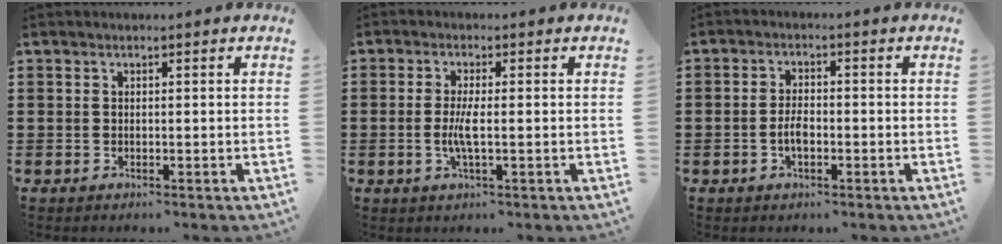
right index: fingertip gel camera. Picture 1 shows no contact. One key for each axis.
{"total": 3.5, "fx": -0.6, "fy": 0.6, "fz": 3.4, "tx": -0.075, "ty": -0.005, "tz": -0.016}
{"total": 3.0, "fx": -0.9, "fy": 1.5, "fz": 2.4, "tx": -0.055, "ty": 0.001, "tz": -0.019}